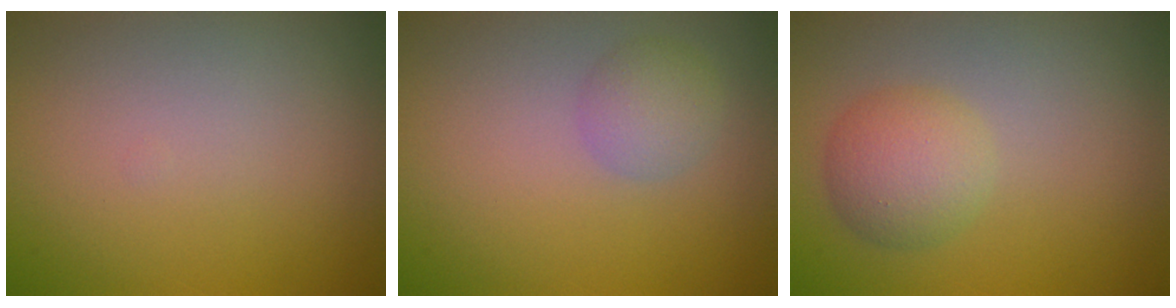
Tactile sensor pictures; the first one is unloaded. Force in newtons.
{"total": 2.1, "press": 2.1, "slide": 0.1}
{"total": 3.5, "press": 3.4, "slide": 0.2}